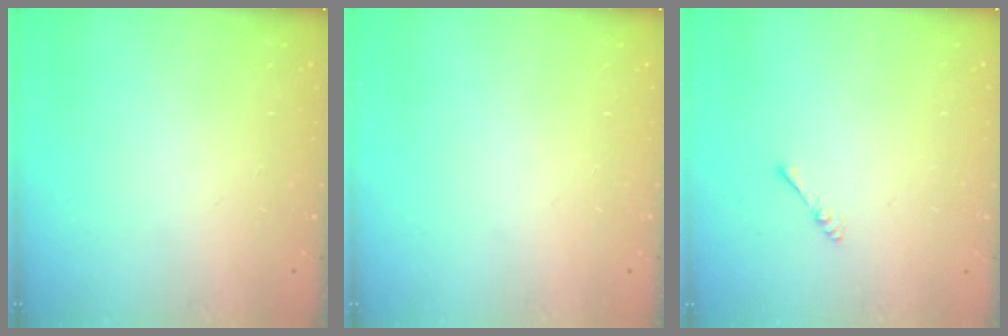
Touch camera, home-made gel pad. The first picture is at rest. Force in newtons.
{"total": 0.0}
{"total": 2.2, "press": 2.2, "slide": 0.4}